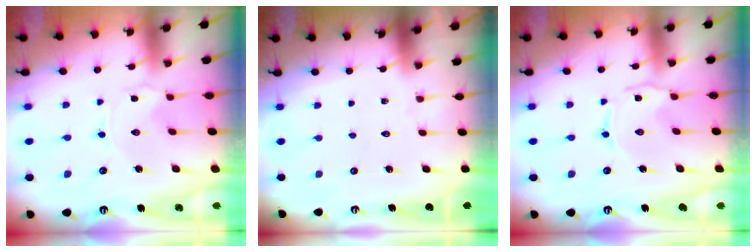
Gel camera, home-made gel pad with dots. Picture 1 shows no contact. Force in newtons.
{"total": 0.0}
{"total": 1.4, "press": 1.3, "slide": 0.5}